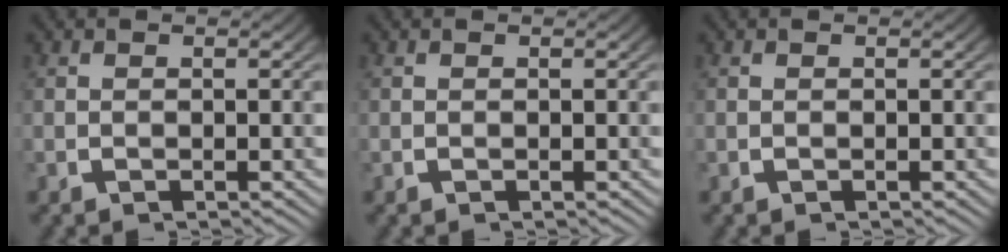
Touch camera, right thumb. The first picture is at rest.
{"total": 0.0}
{"total": 0.0}